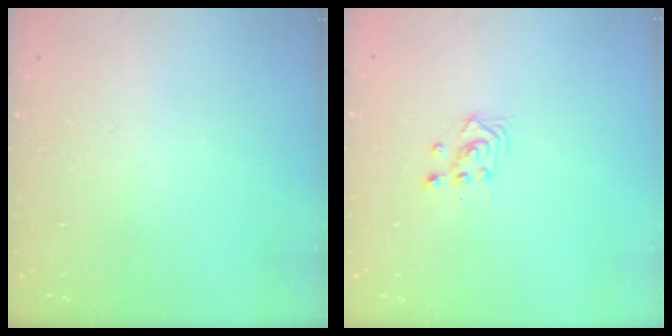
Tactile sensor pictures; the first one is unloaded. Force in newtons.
{"total": 2.3, "press": 2.3, "slide": 0.3}